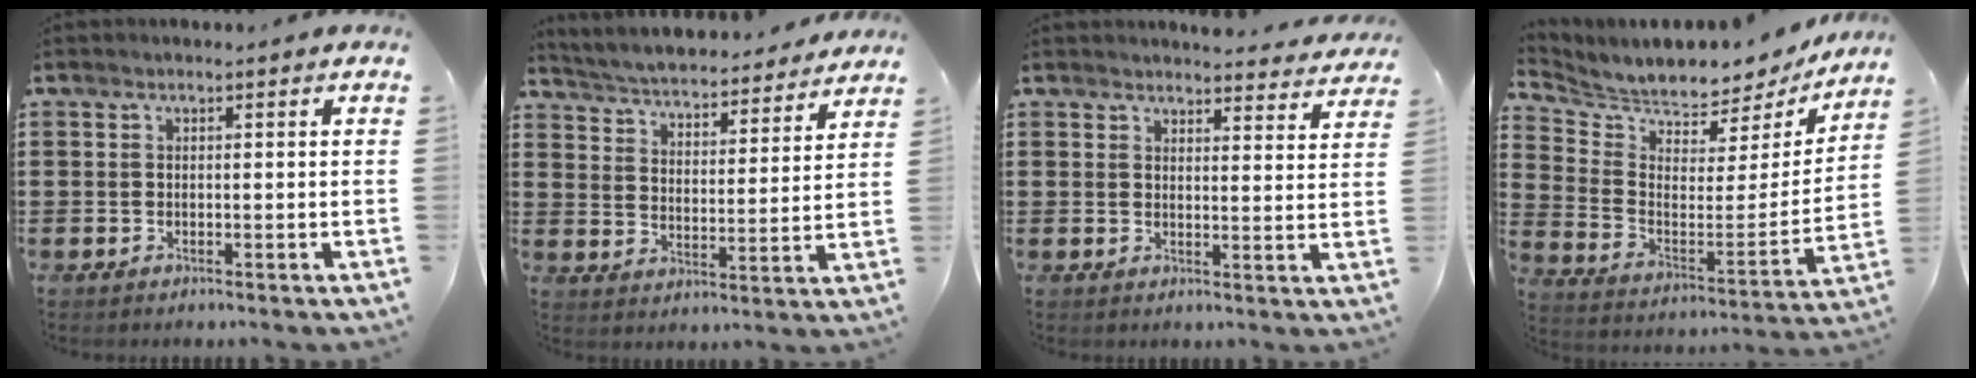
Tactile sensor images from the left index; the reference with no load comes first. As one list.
[{"total": 4.2, "force": [4.1, -0.3, 0.6], "torque": [-0.034, -0.038, 0.065]}, {"total": 3.5, "force": [3.5, 0.2, 0.1], "torque": [-0.006, -0.020, 0.064]}, {"total": 5.3, "force": [5.3, 0.5, 0.1], "torque": [-0.038, -0.059, 0.087]}]